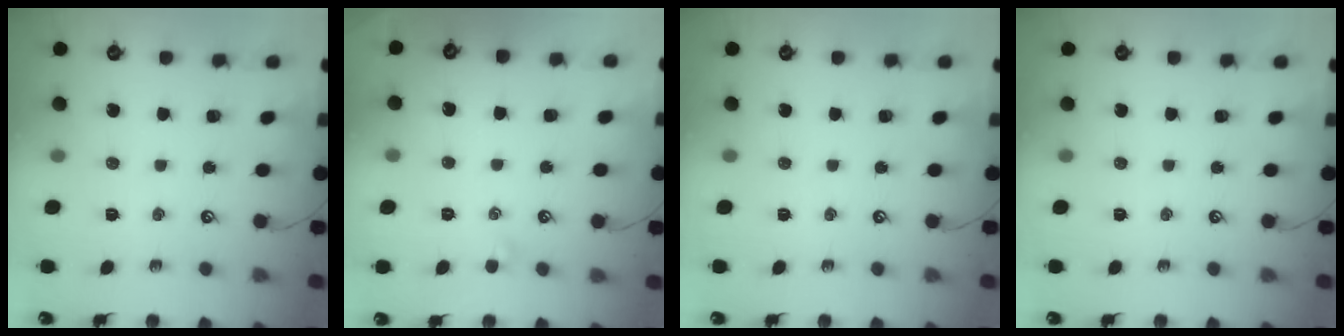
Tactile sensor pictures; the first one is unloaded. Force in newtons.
{"total": 0.5, "press": 0.0, "slide": 0.5}
{"total": 0.0}
{"total": 0.0}